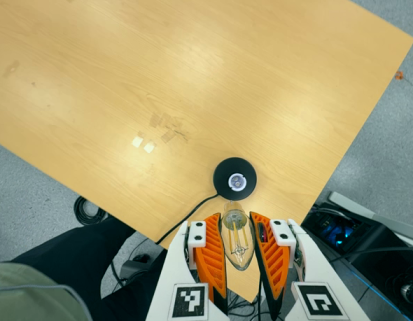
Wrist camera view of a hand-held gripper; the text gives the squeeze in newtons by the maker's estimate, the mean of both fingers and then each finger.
{"total": 21.7, "left": 24.4, "right": 18.9}